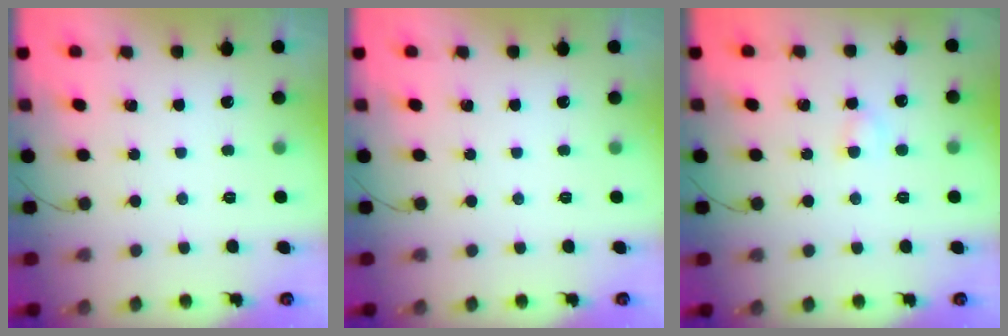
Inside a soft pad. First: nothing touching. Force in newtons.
{"total": 0.0}
{"total": 3.1, "press": 2.9, "slide": 1.1}